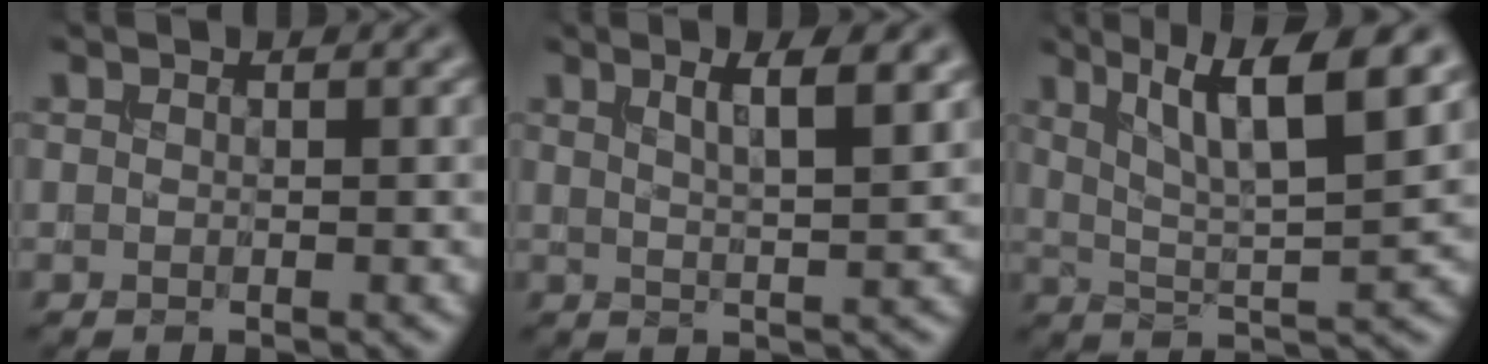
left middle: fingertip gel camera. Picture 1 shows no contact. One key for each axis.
{"total": 4.1, "fx": 2.0, "fy": 1.1, "fz": 3.4, "tx": -0.034, "ty": 0.002, "tz": 0.030}
{"total": 8.8, "fx": 4.4, "fy": 2.1, "fz": 7.4, "tx": -0.114, "ty": 0.005, "tz": 0.078}